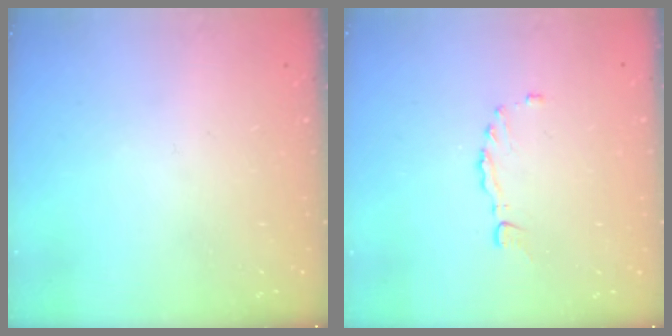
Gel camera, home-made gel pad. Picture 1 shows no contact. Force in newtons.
{"total": 1.3, "press": 1.3, "slide": 0.3}